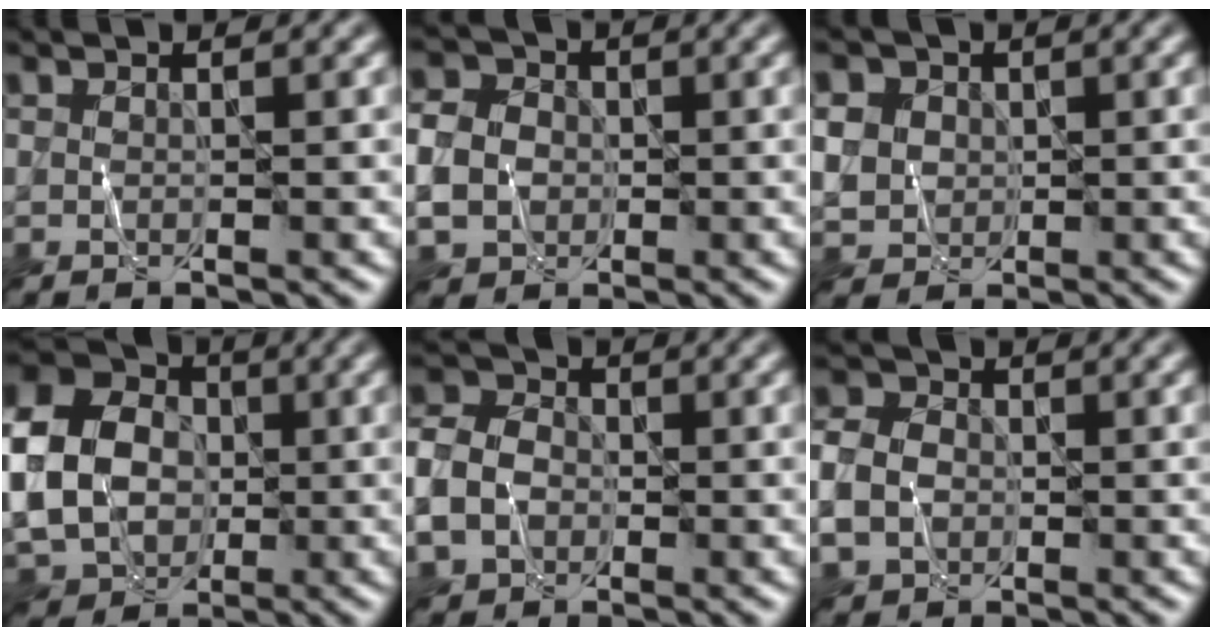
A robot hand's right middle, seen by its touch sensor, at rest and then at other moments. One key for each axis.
{"total": 4.5, "fx": -0.7, "fy": 3.9, "fz": 2.2, "tx": -0.047, "ty": 0.002, "tz": -0.018}
{"total": 3.9, "fx": 0.8, "fy": 3.5, "fz": 1.5, "tx": -0.047, "ty": 0.007, "tz": 0.015}
{"total": 12.7, "fx": -0.4, "fy": 10.1, "fz": 7.8, "tx": -0.167, "ty": 0.009, "tz": -0.023}
{"total": 7.1, "fx": -1.8, "fy": 5.6, "fz": 4.0, "tx": -0.091, "ty": -0.011, "tz": -0.044}
{"total": 5.5, "fx": -0.8, "fy": 4.5, "fz": 3.0, "tx": -0.071, "ty": 0.000, "tz": -0.022}